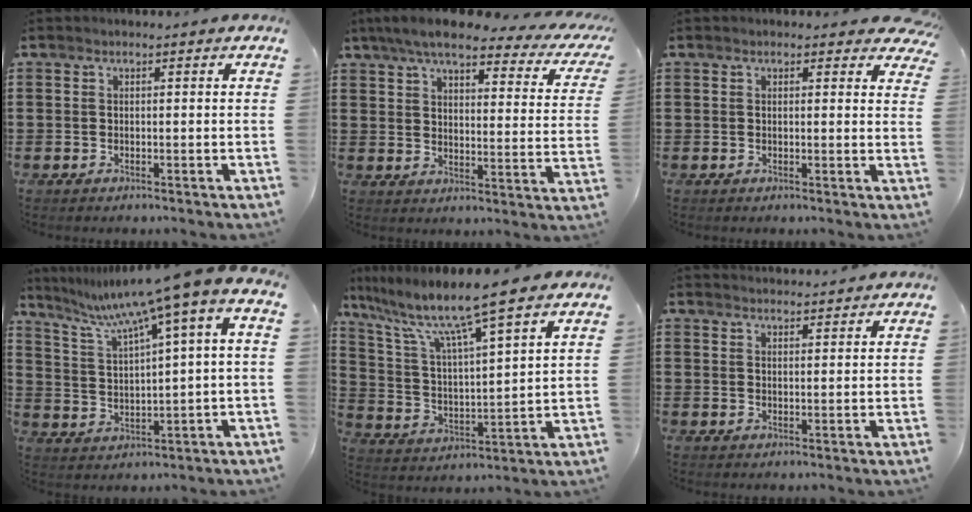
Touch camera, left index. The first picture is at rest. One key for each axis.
{"total": 7.2, "fx": 5.8, "fy": 0.8, "fz": 4.2, "tx": -0.099, "ty": -0.029, "tz": 0.095}
{"total": 1.7, "fx": 1.5, "fy": 0.6, "fz": 0.6, "tx": -0.009, "ty": 0.001, "tz": 0.026}
{"total": 7.6, "fx": 4.8, "fy": -0.3, "fz": 5.9, "tx": -0.131, "ty": -0.039, "tz": 0.076}
{"total": 9.5, "fx": 7.8, "fy": -0.4, "fz": 5.5, "tx": -0.138, "ty": -0.050, "tz": 0.125}
{"total": 1.8, "fx": 1.8, "fy": 0.1, "fz": -0.1, "tx": -0.002, "ty": -0.001, "tz": 0.036}